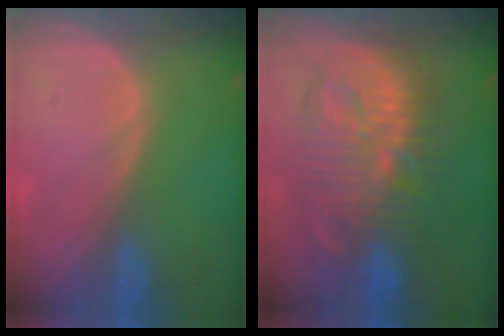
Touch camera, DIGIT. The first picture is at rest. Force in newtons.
{"total": 12.4, "press": 12.3, "slide": 1.0}